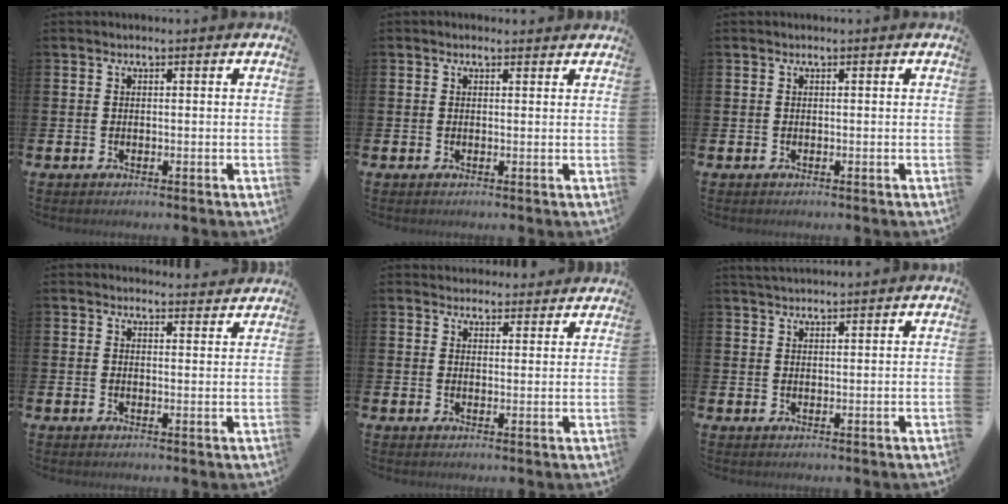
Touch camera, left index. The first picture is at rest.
{"total": 0.7, "force": [0.6, 0.3, 0.2], "torque": [0.005, -0.001, 0.008]}
{"total": 0.0}
{"total": 2.4, "force": [2.4, 0.5, -0.1], "torque": [0.017, -0.019, 0.039]}
{"total": 3.4, "force": [3.2, 1.0, -0.3], "torque": [0.008, -0.016, 0.058]}
{"total": 2.3, "force": [2.2, 0.3, 0.3], "torque": [-0.006, -0.006, 0.041]}